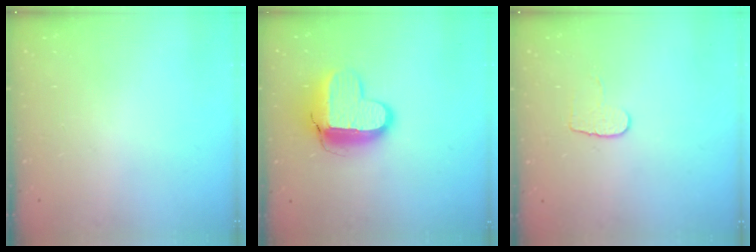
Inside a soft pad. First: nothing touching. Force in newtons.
{"total": 13.3, "press": 13.3, "slide": 1.0}
{"total": 6.6, "press": 6.6, "slide": 0.6}